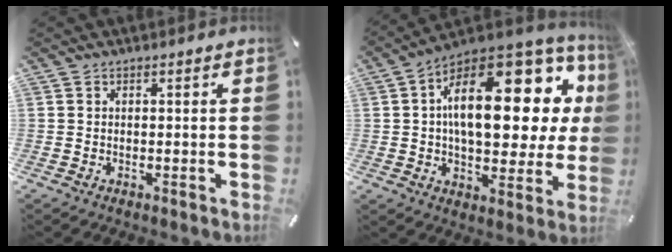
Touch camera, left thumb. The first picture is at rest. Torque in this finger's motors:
{"motor_torque": [2.07, 2.03, 2.65, -0.12, 0.37]}